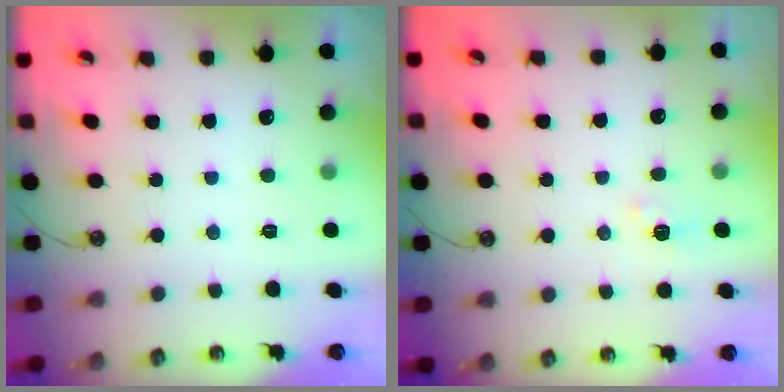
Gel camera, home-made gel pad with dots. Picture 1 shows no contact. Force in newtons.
{"total": 4.0, "press": 4.0, "slide": 0.6}